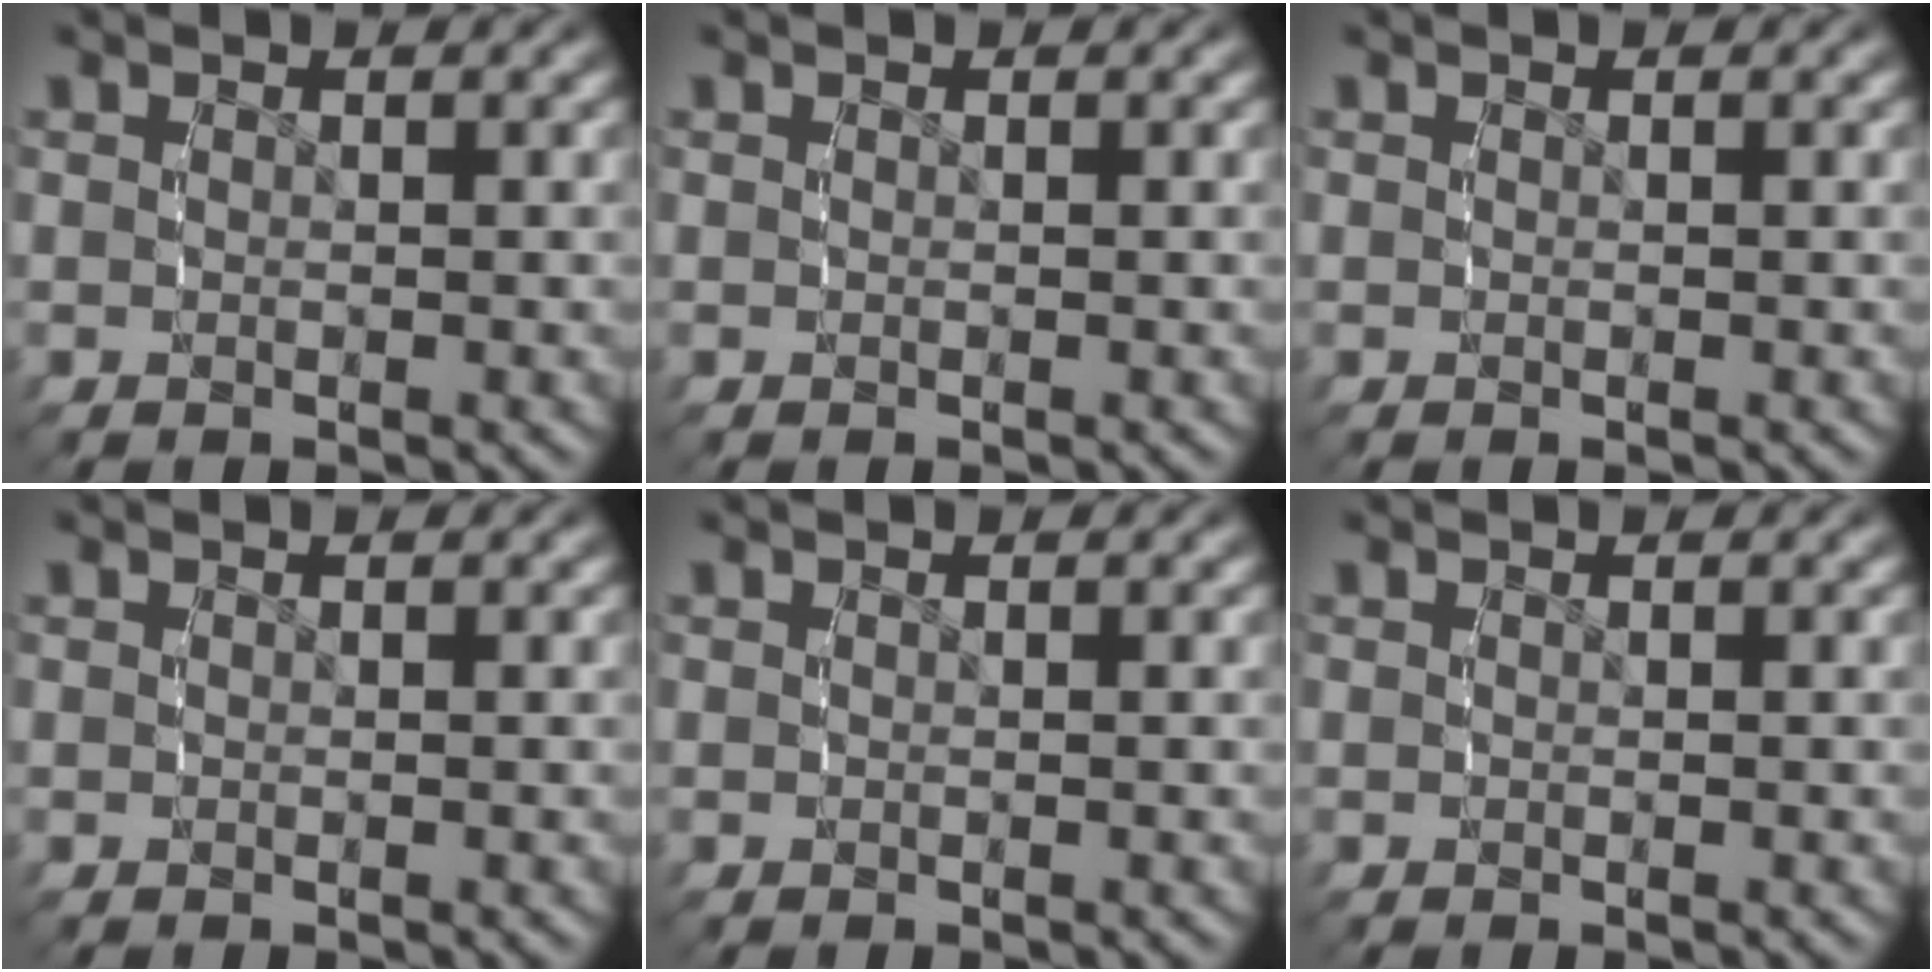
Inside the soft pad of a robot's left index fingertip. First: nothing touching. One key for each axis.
{"total": 0.0}
{"total": 0.0}
{"total": 0.0}
{"total": 0.0}
{"total": 0.0}